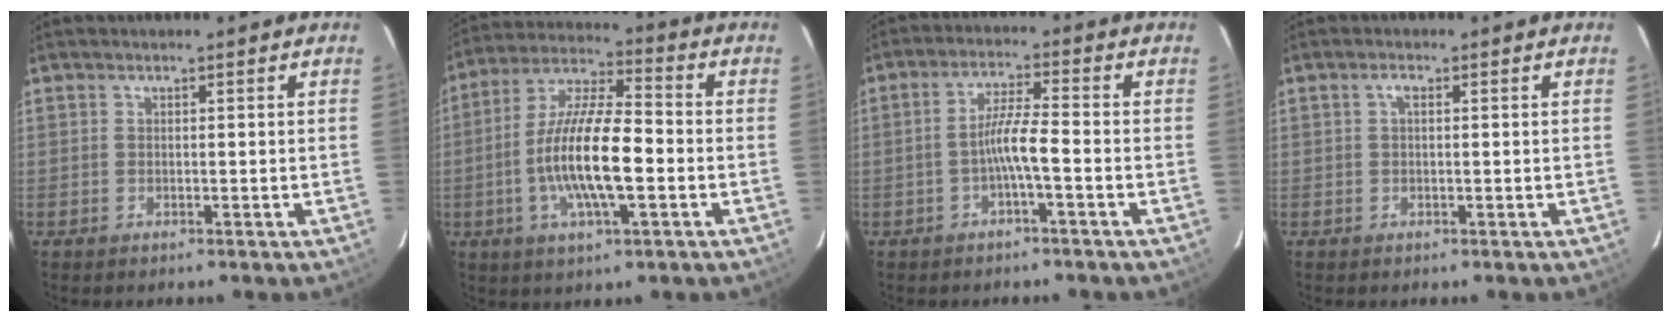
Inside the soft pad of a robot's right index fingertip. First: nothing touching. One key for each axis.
{"total": 15.0, "fx": -3.2, "fy": 3.9, "fz": 14.1, "tx": -0.278, "ty": -0.002, "tz": -0.063}
{"total": 4.8, "fx": -2.1, "fy": -0.2, "fz": 4.3, "tx": -0.089, "ty": 0.009, "tz": -0.039}
{"total": 0.6, "fx": 0.1, "fy": 0.0, "fz": 0.6, "tx": -0.014, "ty": 0.005, "tz": 0.000}